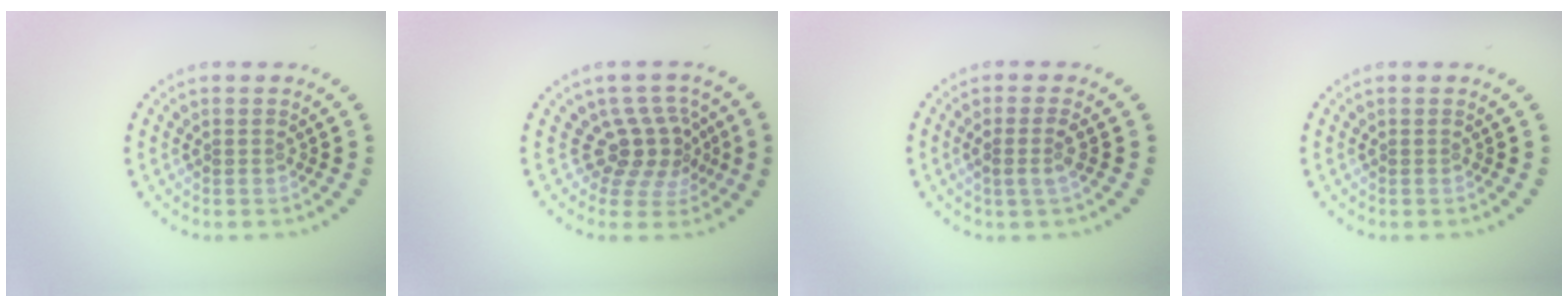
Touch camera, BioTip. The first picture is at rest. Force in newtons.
{"total": 3.6, "press": 2.8, "slide": 2.3}
{"total": 1.5, "press": 1.3, "slide": 0.9}
{"total": 0.0}